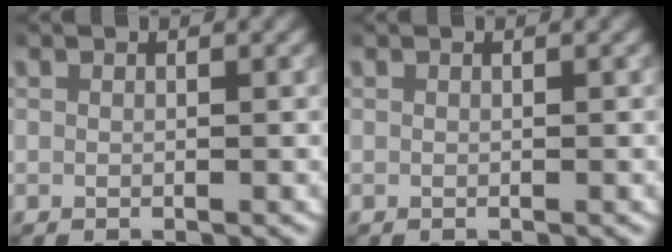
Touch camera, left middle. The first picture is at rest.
{"total": 0.0}